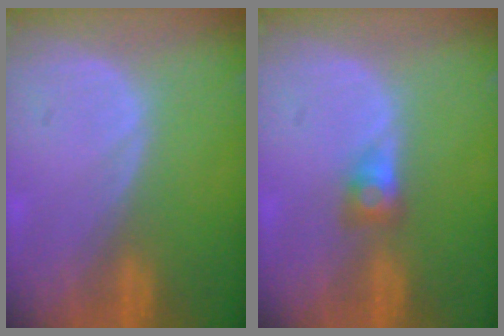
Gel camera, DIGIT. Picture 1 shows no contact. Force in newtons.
{"total": 2.6, "press": 2.3, "slide": 1.0}